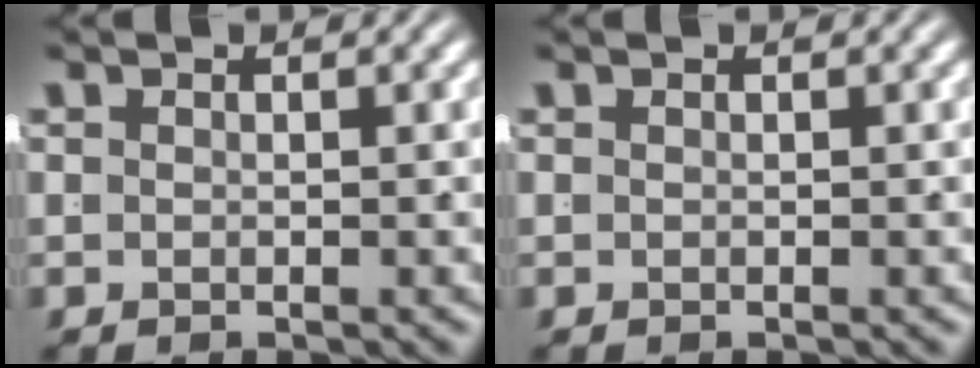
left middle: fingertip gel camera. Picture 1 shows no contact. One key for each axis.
{"total": 0.0}